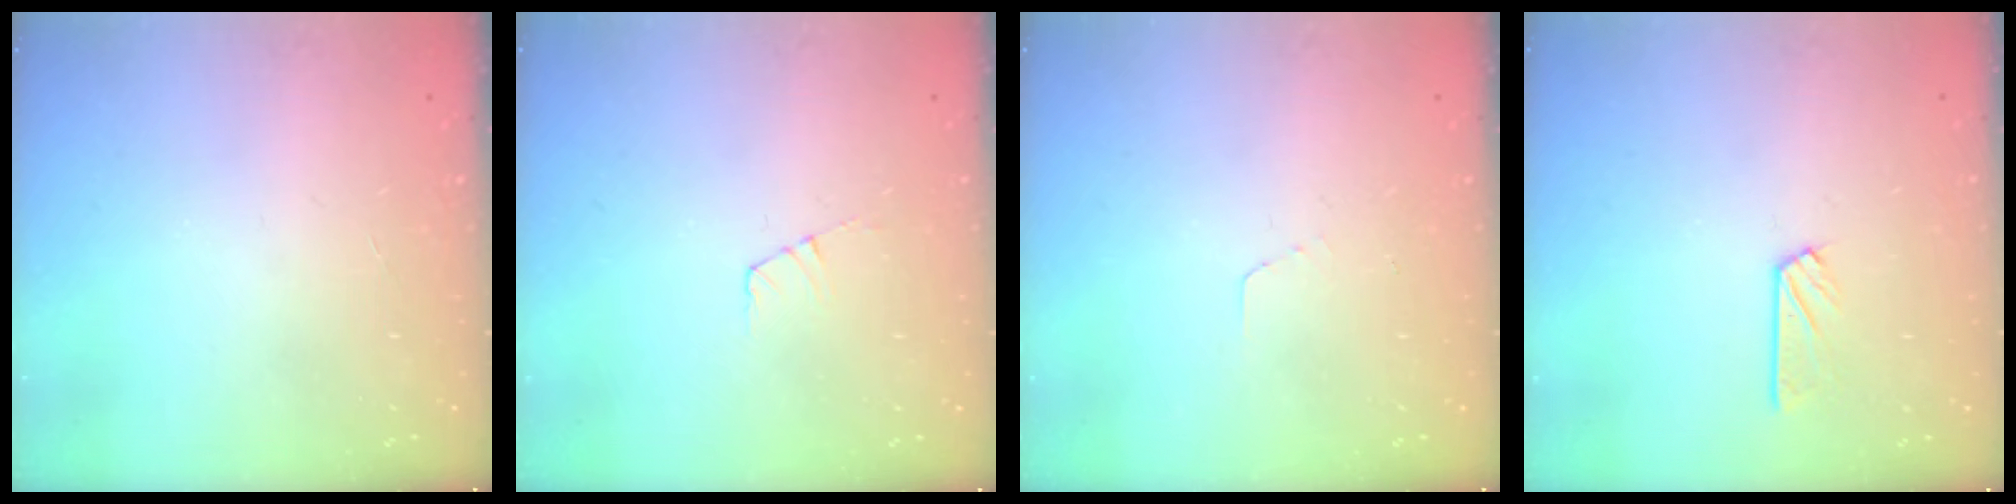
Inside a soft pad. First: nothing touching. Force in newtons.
{"total": 3.2, "press": 3.2, "slide": 0.2}
{"total": 2.6, "press": 2.6, "slide": 0.1}
{"total": 5.7, "press": 5.7, "slide": 0.5}